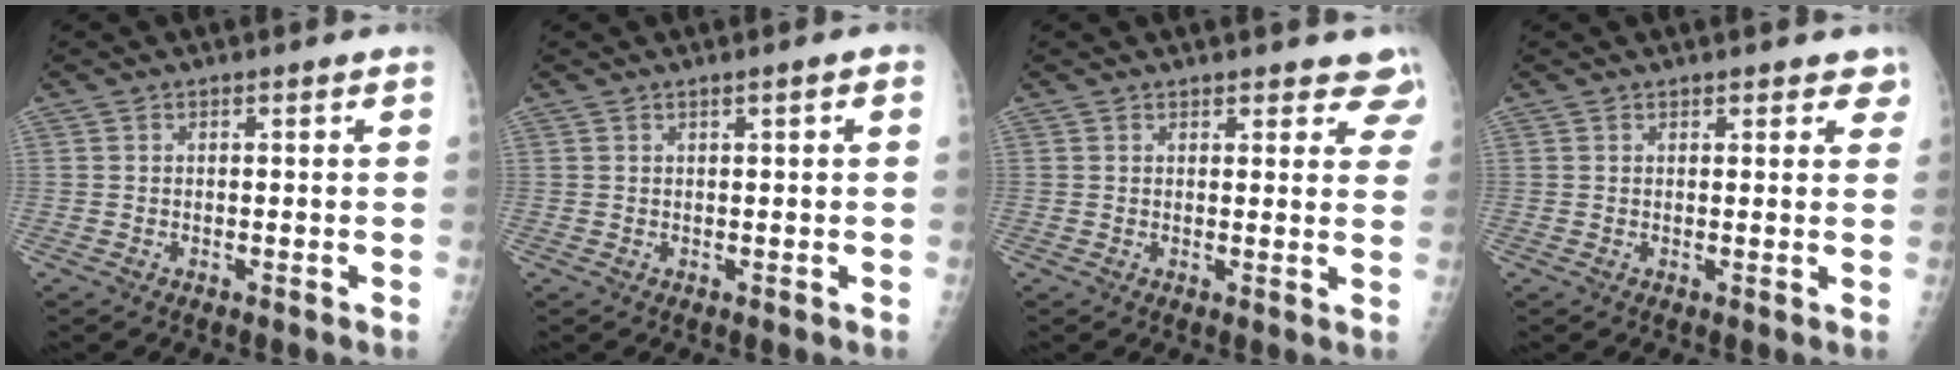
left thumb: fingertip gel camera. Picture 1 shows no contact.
{"total": 1.3, "force": [0.5, 0.1, 1.2], "torque": [-0.022, 0.001, 0.007]}
{"total": 6.3, "force": [5.6, 2.4, 1.6], "torque": [0.027, -0.022, 0.047]}
{"total": 3.1, "force": [2.4, 1.4, 1.5], "torque": [0.016, -0.004, 0.023]}